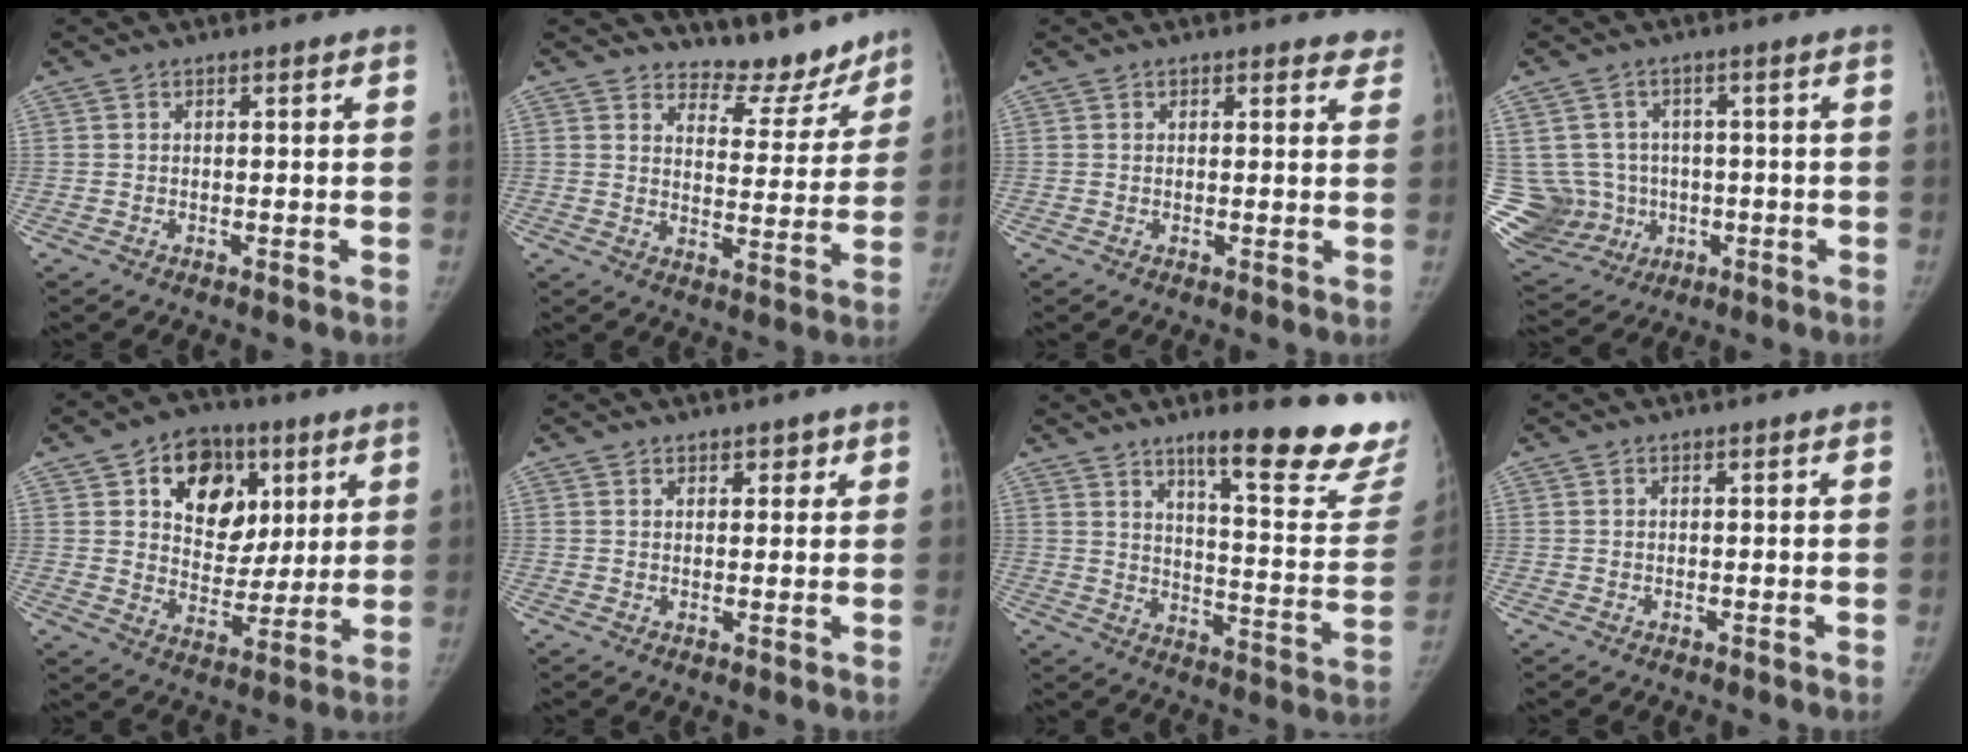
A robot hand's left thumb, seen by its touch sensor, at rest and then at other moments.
{"total": 9.6, "force": [8.9, 3.5, 0.9], "torque": [0.023, -0.086, 0.123]}
{"total": 2.8, "force": [2.4, 1.4, 0.3], "torque": [0.027, -0.011, 0.012]}
{"total": 14.7, "force": [-1.5, 13.8, 5.0], "torque": [-0.118, 0.026, 0.001]}
{"total": 15.7, "force": [6.2, 11.5, 8.8], "torque": [-0.080, -0.019, 0.101]}
{"total": 2.1, "force": [1.4, 1.3, 0.7], "torque": [0.012, -0.006, 0.016]}
{"total": 22.2, "force": [16.1, 4.2, 14.7], "torque": [-0.159, -0.116, 0.218]}
{"total": 0.0}